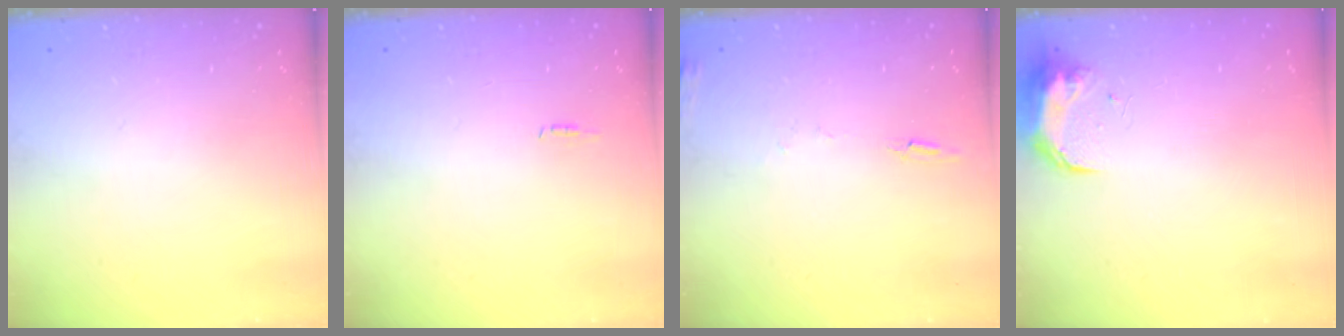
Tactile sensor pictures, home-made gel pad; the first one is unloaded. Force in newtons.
{"total": 4.8, "press": 2.5, "slide": 4.1}
{"total": 6.0, "press": 6.0, "slide": 0.6}
{"total": 8.7, "press": 8.7, "slide": 0.6}